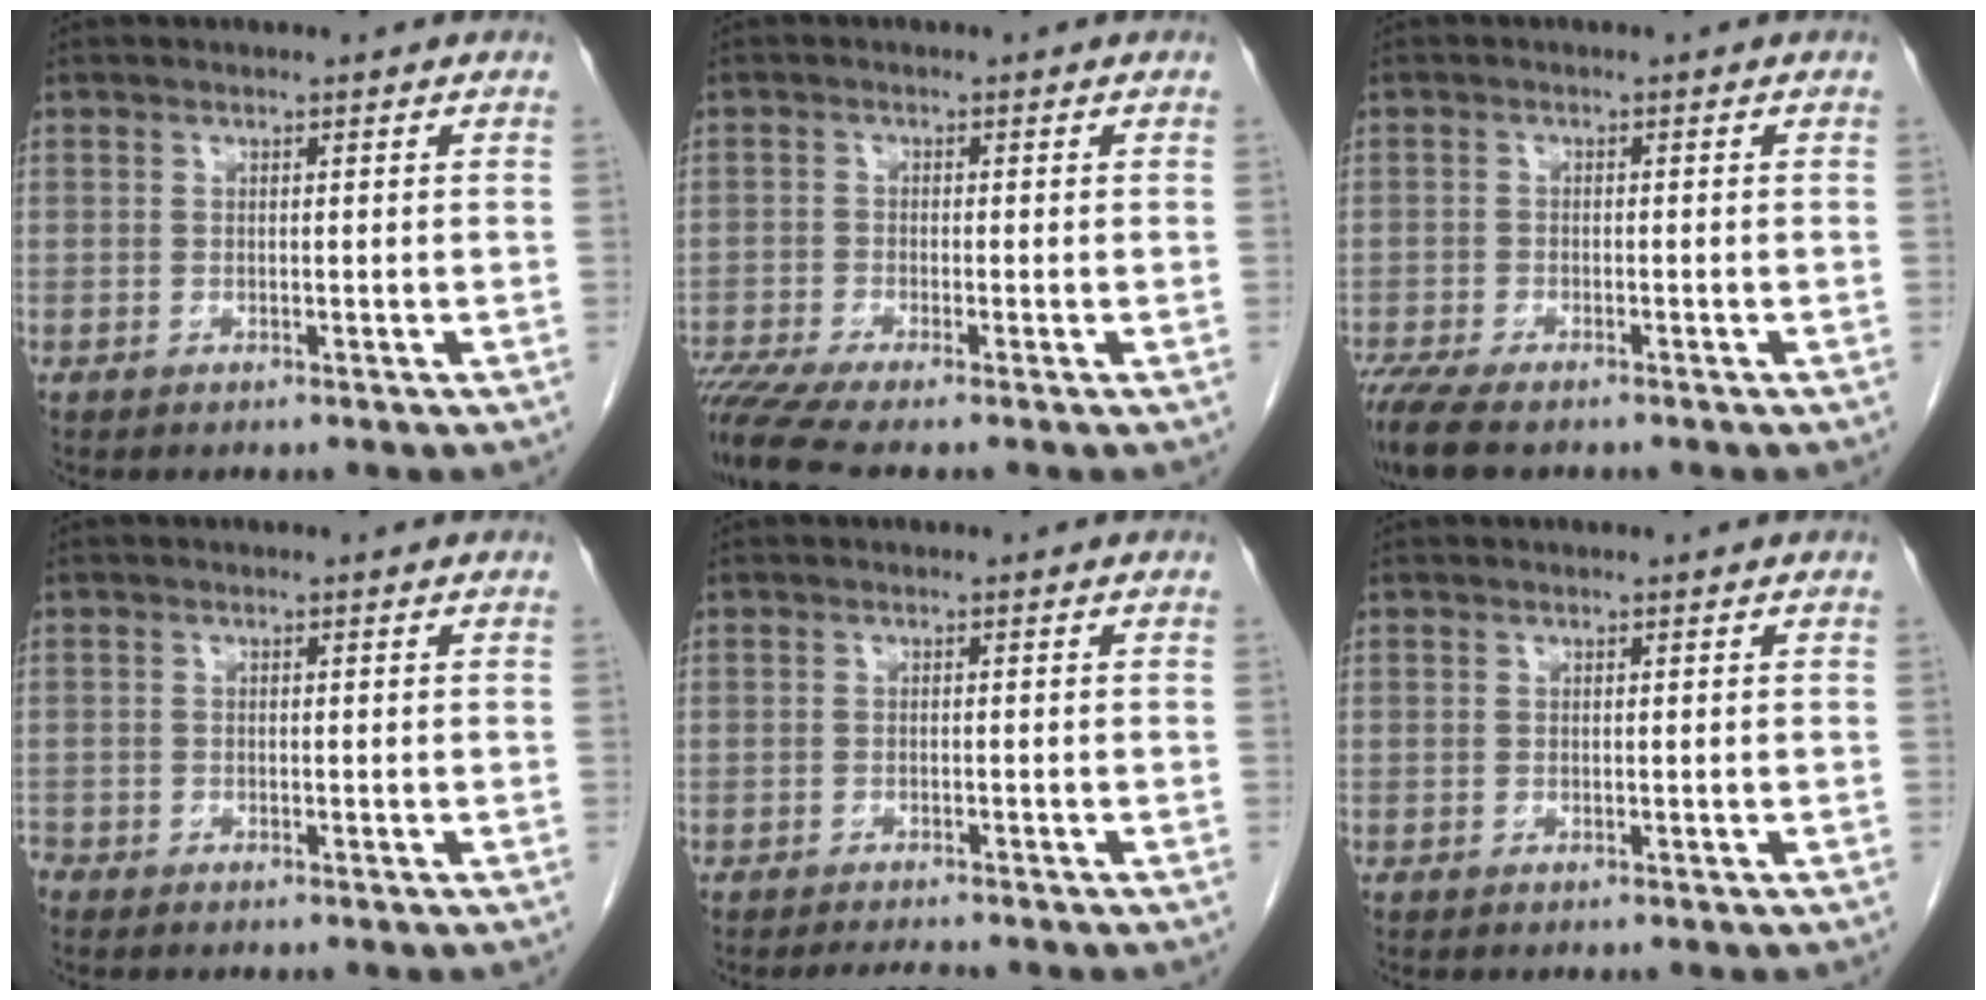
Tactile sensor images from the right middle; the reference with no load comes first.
{"total": 6.6, "force": [-5.4, -0.5, 3.7], "torque": [-0.072, -0.016, -0.096]}
{"total": 7.7, "force": [-6.1, 2.1, 4.3], "torque": [-0.080, -0.016, -0.101]}
{"total": 0.9, "force": [-0.9, 0.3, 0.1], "torque": [-0.002, -0.001, -0.017]}
{"total": 2.2, "force": [-2.1, 0.0, 0.6], "torque": [-0.012, -0.007, -0.030]}
{"total": 0.0}